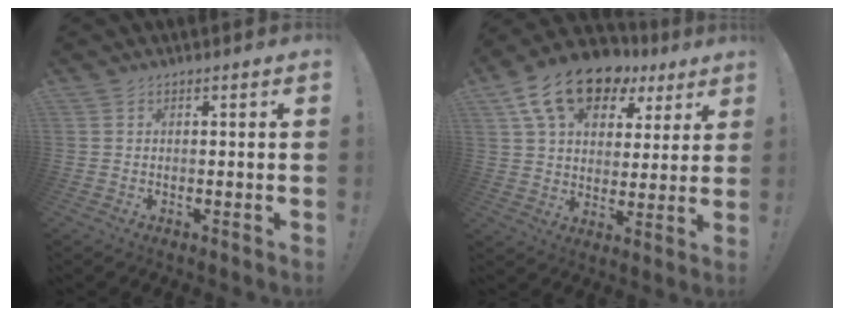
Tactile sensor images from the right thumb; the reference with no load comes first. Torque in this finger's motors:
{"motor_torque": [-0.19, 2.36, 1.40, 0.38, 0.08]}